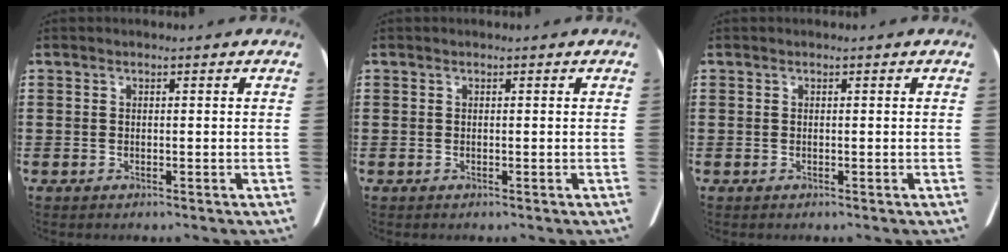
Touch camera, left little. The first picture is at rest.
{"total": 0.0}
{"total": 0.0}